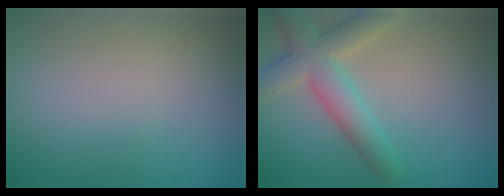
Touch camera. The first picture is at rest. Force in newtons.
{"total": 5.2, "press": 5.2, "slide": 0.4}